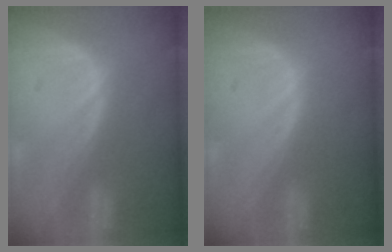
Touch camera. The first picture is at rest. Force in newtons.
{"total": 0.0}